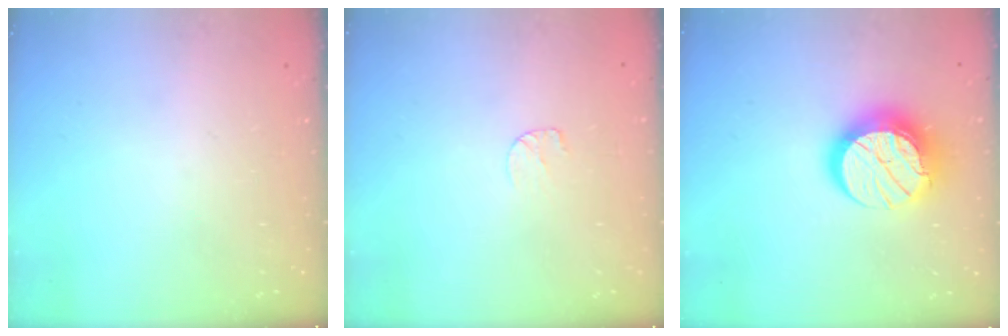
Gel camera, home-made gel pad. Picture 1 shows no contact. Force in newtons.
{"total": 3.5, "press": 3.5, "slide": 0.3}
{"total": 14.8, "press": 14.8, "slide": 1.2}